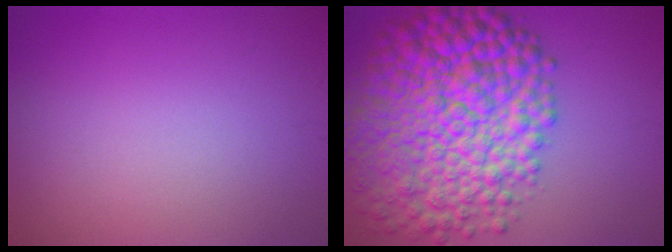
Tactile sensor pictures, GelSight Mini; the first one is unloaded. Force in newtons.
{"total": 12.7, "press": 12.7, "slide": 0.2}